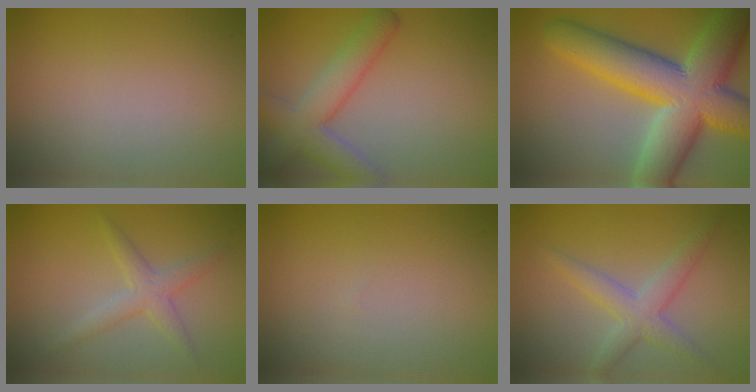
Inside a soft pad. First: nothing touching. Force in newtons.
{"total": 5.2, "press": 5.2, "slide": 0.4}
{"total": 13.1, "press": 13.1, "slide": 0.6}
{"total": 2.4, "press": 2.4, "slide": 0.0}
{"total": 0.0}
{"total": 3.3, "press": 3.3, "slide": 0.1}